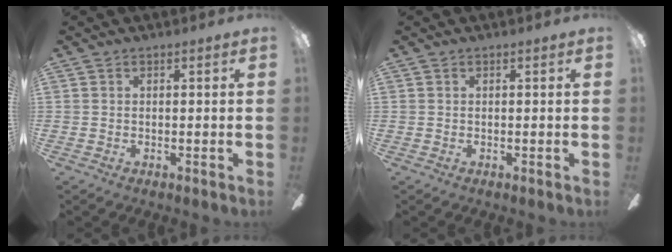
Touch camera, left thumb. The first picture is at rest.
{"total": 0.0}